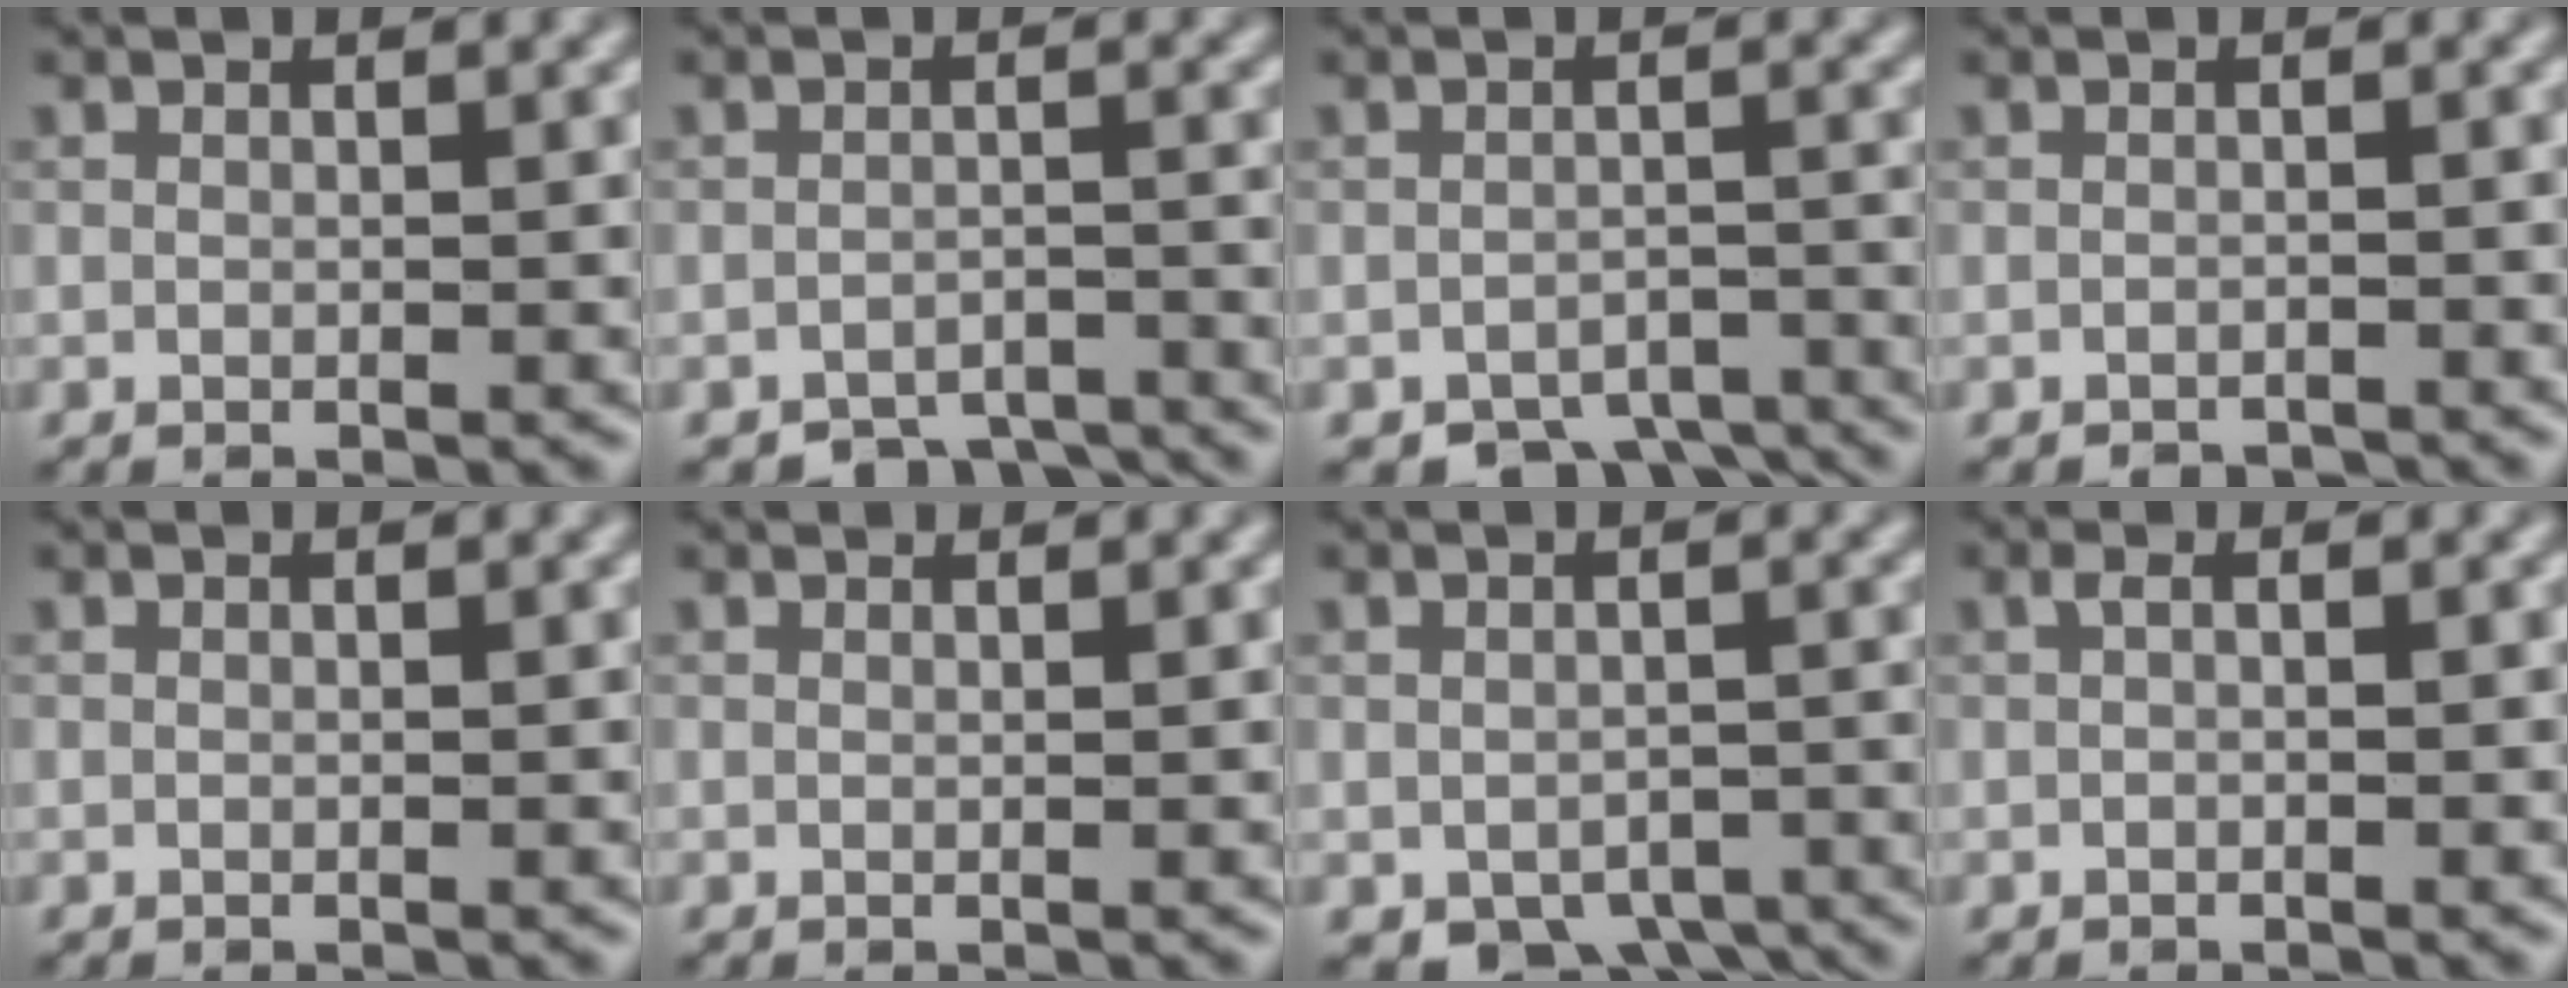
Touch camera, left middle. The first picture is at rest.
{"total": 4.8, "force": [-4.4, 1.4, 0.9], "torque": [-0.011, -0.009, -0.063]}
{"total": 5.6, "force": [-4.8, 2.2, 1.9], "torque": [-0.021, -0.018, -0.064]}
{"total": 2.1, "force": [-2.0, 0.3, 0.2], "torque": [0.002, -0.003, -0.029]}
{"total": 0.0}
{"total": 1.0, "force": [0.9, 0.1, 0.2], "torque": [-0.011, -0.004, 0.008]}
{"total": 4.6, "force": [-2.9, 2.7, 2.3], "torque": [-0.025, -0.017, -0.039]}
{"total": 0.6, "force": [-0.1, 0.1, 0.6], "torque": [-0.014, 0.001, -0.002]}